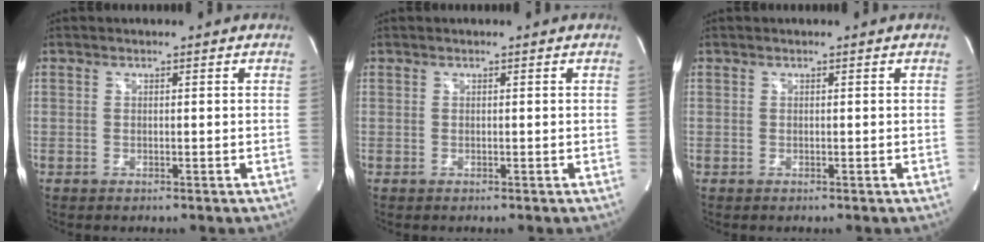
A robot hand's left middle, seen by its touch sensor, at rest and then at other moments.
{"total": 0.0}
{"total": 0.0}